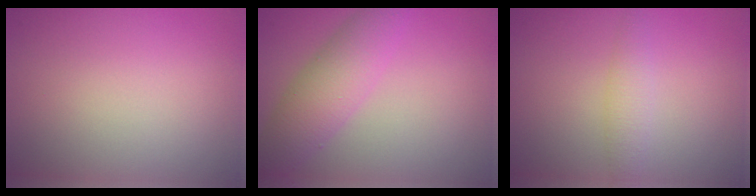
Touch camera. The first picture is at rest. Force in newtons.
{"total": 5.0, "press": 5.0, "slide": 0.1}
{"total": 1.9, "press": 1.9, "slide": 0.0}